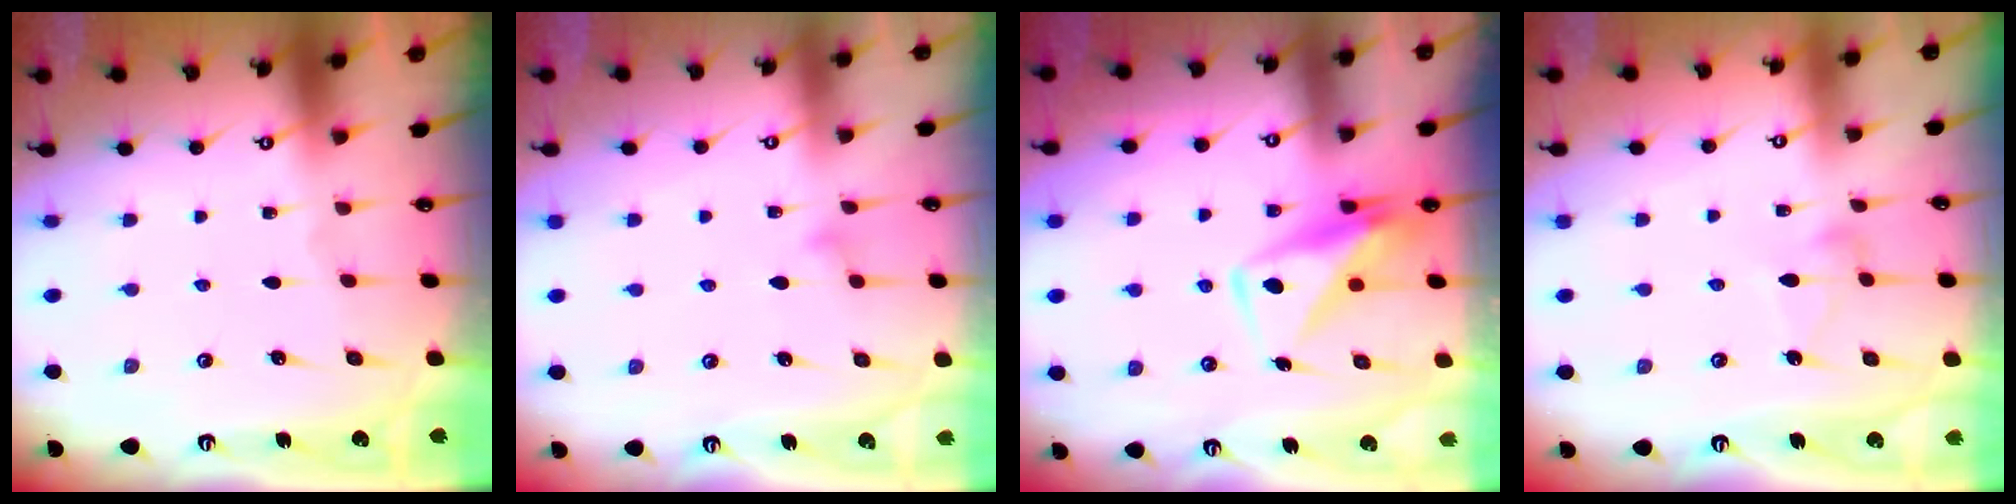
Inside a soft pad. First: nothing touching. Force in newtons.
{"total": 7.1, "press": 7.1, "slide": 0.3}
{"total": 11.4, "press": 11.3, "slide": 0.9}
{"total": 3.7, "press": 3.7, "slide": 0.1}